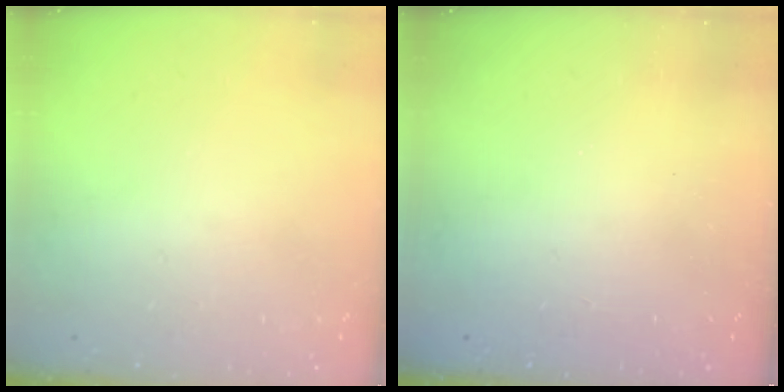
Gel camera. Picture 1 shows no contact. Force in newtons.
{"total": 2.3, "press": 2.2, "slide": 0.7}